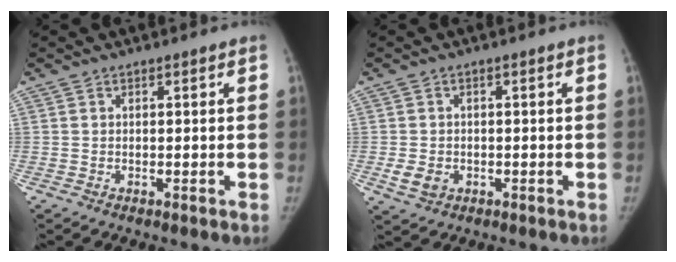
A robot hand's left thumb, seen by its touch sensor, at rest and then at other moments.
{"total": 3.6, "force": [-1.1, 2.9, 1.9], "torque": [-0.032, -0.001, -0.013]}